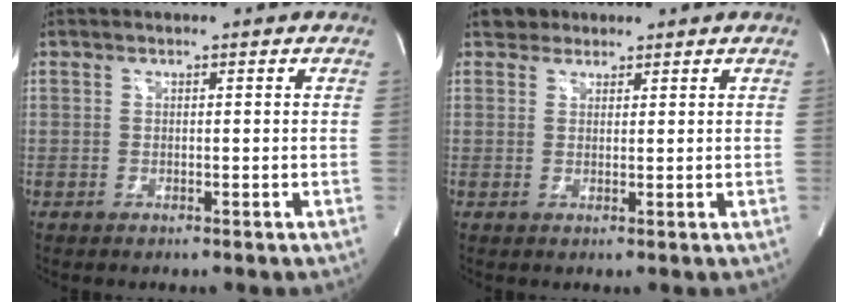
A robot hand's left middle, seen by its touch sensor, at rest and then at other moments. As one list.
[{"total": 2.4, "force": [1.8, 1.6, 0.0], "torque": [0.001, 0.013, 0.026]}]